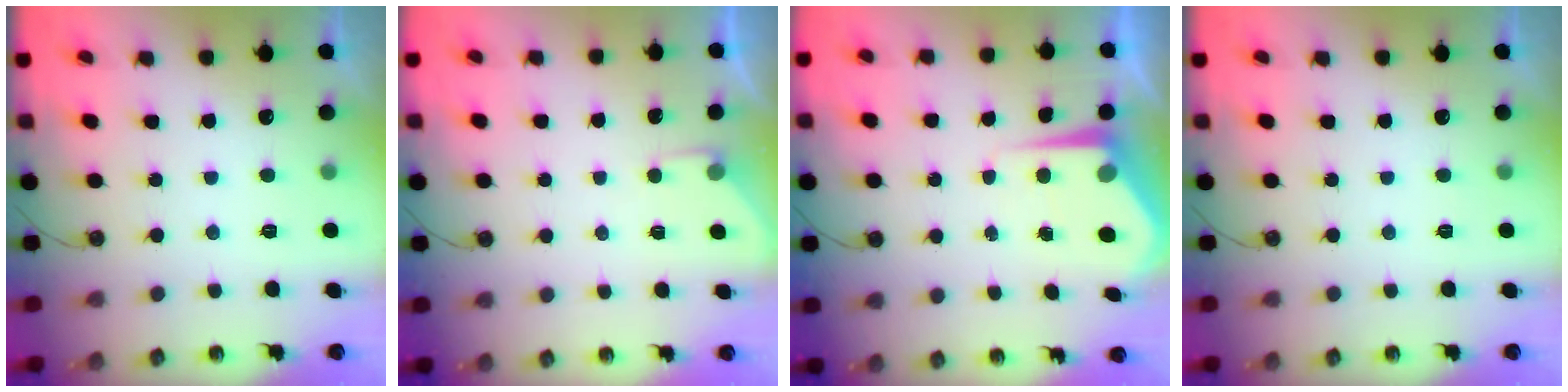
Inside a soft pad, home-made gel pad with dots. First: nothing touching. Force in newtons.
{"total": 1.9, "press": 1.9, "slide": 0.3}
{"total": 5.6, "press": 5.6, "slide": 0.2}
{"total": 0.0}